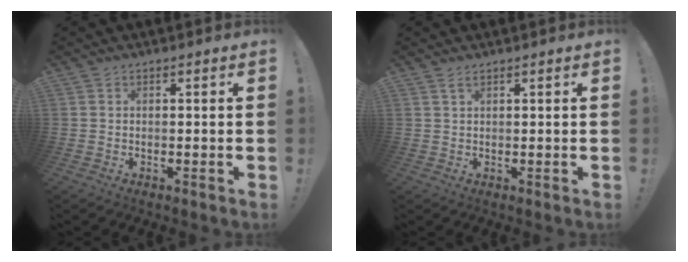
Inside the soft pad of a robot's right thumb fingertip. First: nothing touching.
{"total": 1.6, "force": [1.0, 0.3, 1.1], "torque": [-0.025, 0.000, 0.019]}